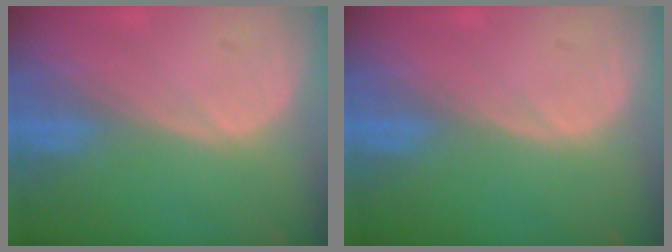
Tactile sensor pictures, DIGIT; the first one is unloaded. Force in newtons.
{"total": 0.0}